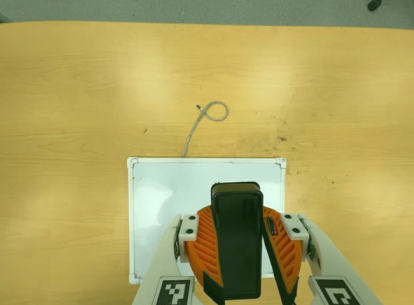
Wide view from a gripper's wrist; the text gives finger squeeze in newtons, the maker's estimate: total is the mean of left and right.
{"total": 9.9, "left": 9.8, "right": 9.9}